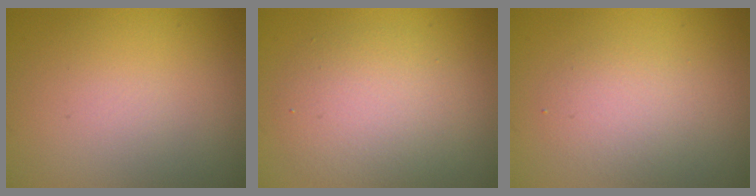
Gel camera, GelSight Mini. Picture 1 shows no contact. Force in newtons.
{"total": 4.8, "press": 4.7, "slide": 0.3}
{"total": 2.8, "press": 2.8, "slide": 0.1}